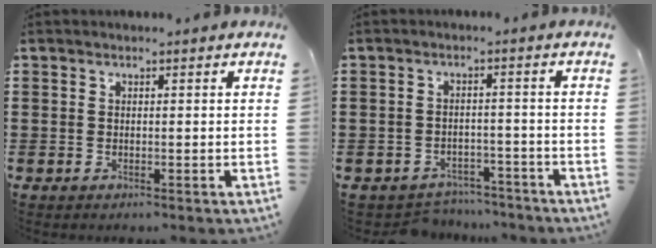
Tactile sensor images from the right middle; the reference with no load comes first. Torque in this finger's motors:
{"motor_torque": [0.29, 0.07, 0.01, 0.01]}